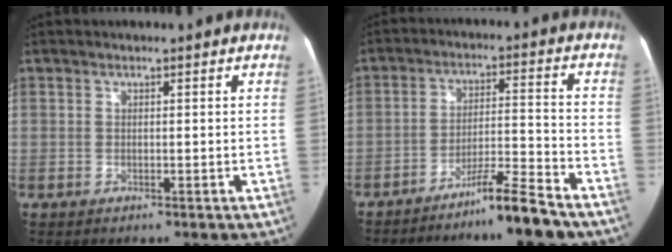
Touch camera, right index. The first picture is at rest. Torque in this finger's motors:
{"motor_torque": [0.84, -0.80, 0.13, 0.08]}